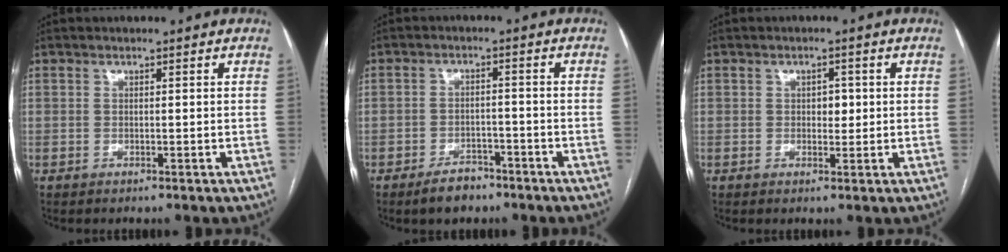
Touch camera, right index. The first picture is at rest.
{"total": 4.6, "force": [-3.5, 2.4, 1.8], "torque": [-0.033, 0.003, -0.051]}
{"total": 2.1, "force": [0.2, 1.4, 1.6], "torque": [-0.020, 0.002, 0.003]}